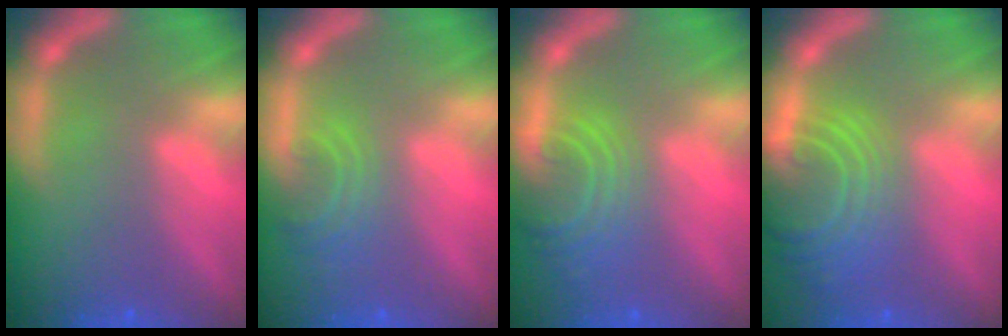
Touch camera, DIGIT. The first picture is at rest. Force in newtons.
{"total": 2.9}
{"total": 5.5}
{"total": 8.5}